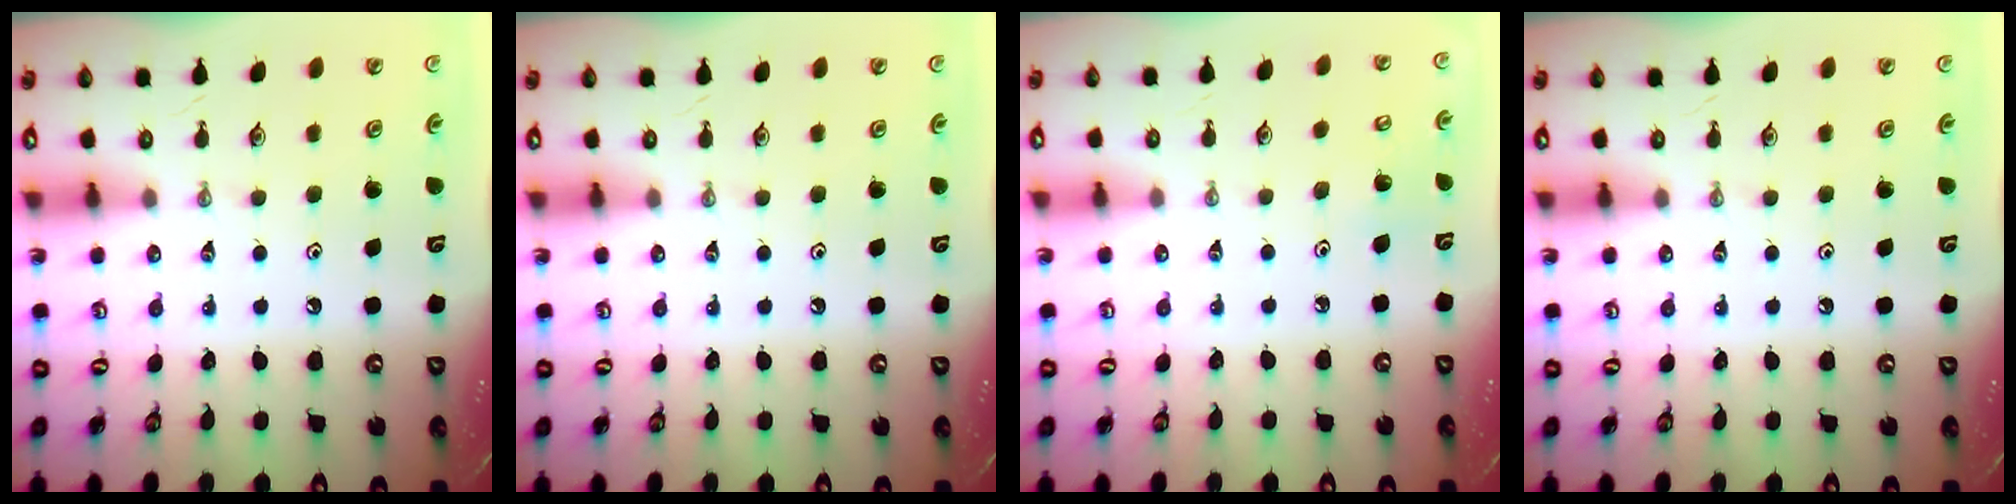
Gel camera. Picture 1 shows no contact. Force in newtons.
{"total": 0.0}
{"total": 5.2, "press": 5.1, "slide": 0.5}
{"total": 0.0}